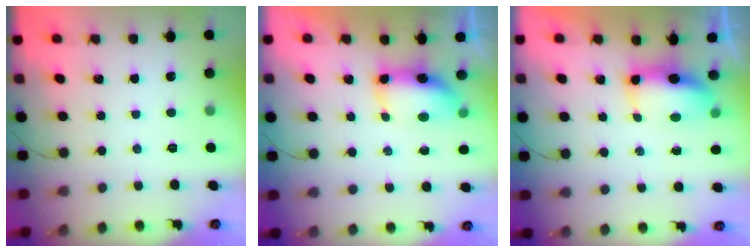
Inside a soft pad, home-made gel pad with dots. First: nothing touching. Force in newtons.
{"total": 7.7, "press": 7.7, "slide": 0.6}
{"total": 7.1, "press": 7.0, "slide": 1.0}